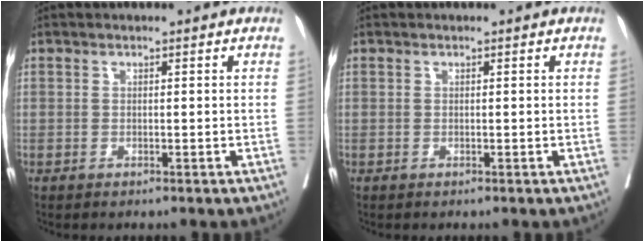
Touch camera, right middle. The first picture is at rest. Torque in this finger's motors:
{"motor_torque": [0.00, 0.00, 0.00, -0.01]}